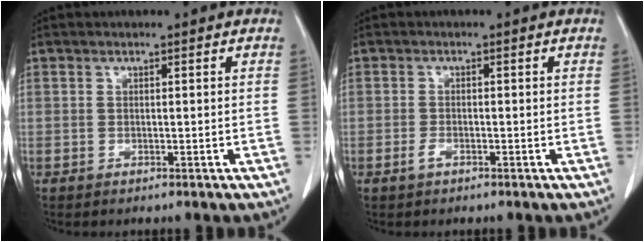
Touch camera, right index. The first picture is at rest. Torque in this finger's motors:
{"motor_torque": [0.04, 0.04, 0.00, 0.03]}